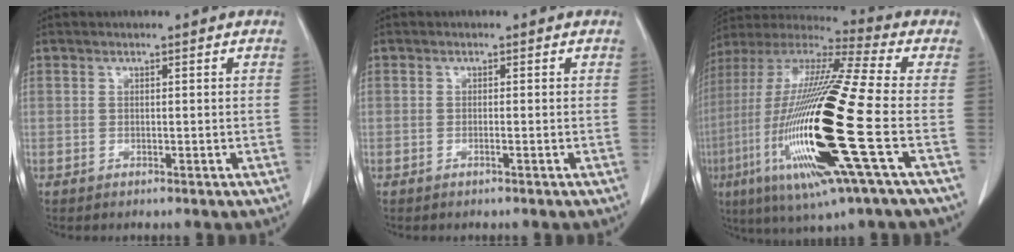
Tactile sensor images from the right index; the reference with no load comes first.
{"total": 0.6, "force": [-0.3, -0.1, 0.5], "torque": [-0.010, 0.000, -0.005]}
{"total": 26.4, "force": [-5.9, 1.7, 25.7], "torque": [-0.534, -0.038, -0.121]}